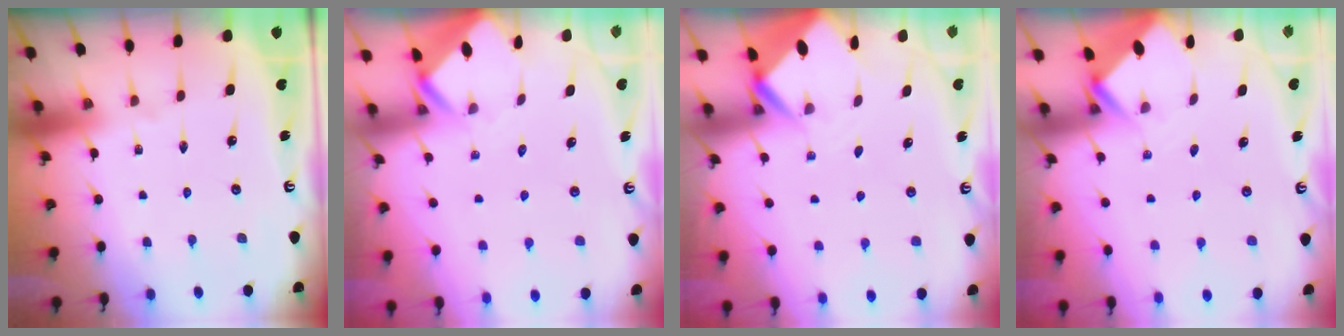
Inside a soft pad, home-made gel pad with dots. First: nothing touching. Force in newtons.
{"total": 2.7, "press": 2.7, "slide": 0.2}
{"total": 3.5, "press": 3.5, "slide": 0.2}
{"total": 2.7, "press": 2.7, "slide": 0.2}